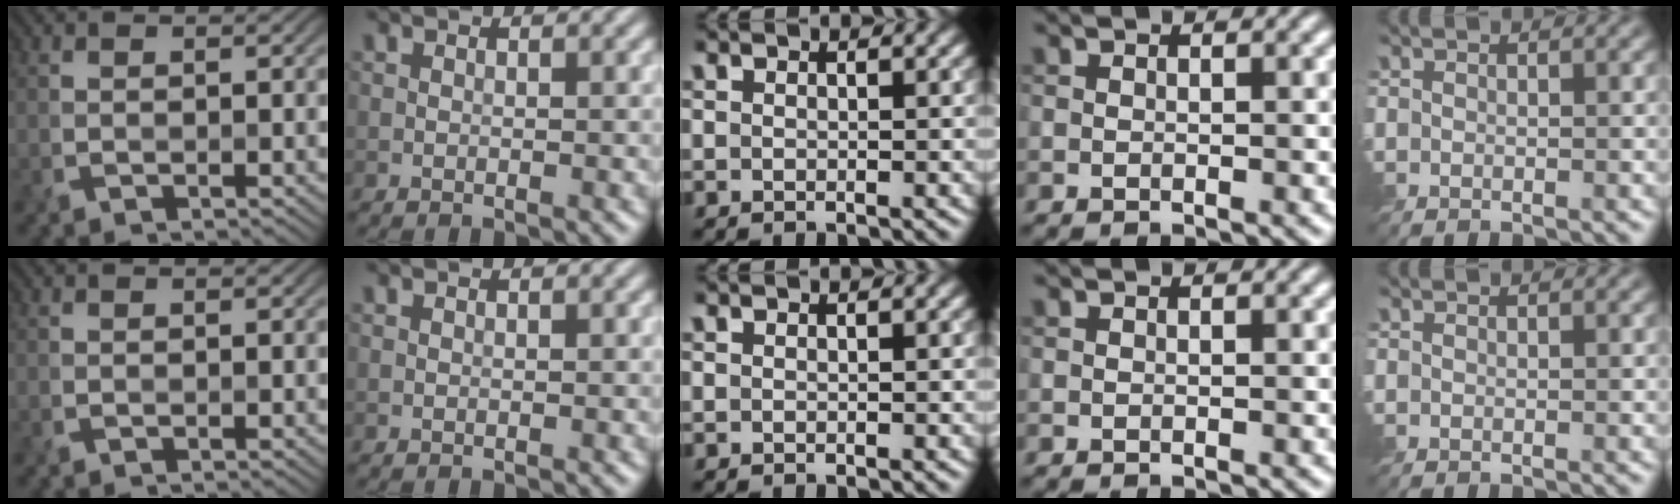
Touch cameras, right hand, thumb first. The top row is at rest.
{}